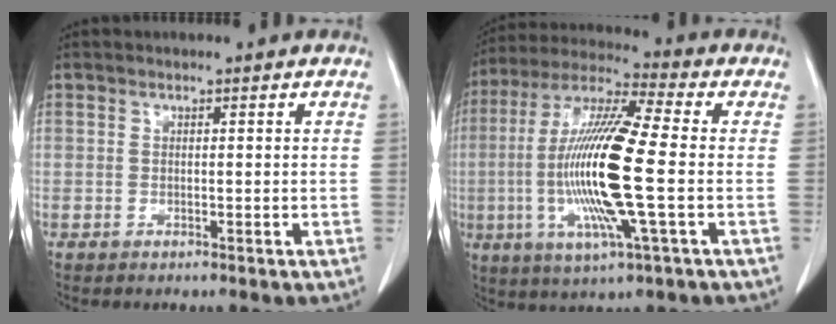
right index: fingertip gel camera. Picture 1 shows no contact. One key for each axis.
{"total": 17.8, "fx": -2.3, "fy": 1.0, "fz": 17.7, "tx": -0.364, "ty": -0.008, "tz": -0.051}